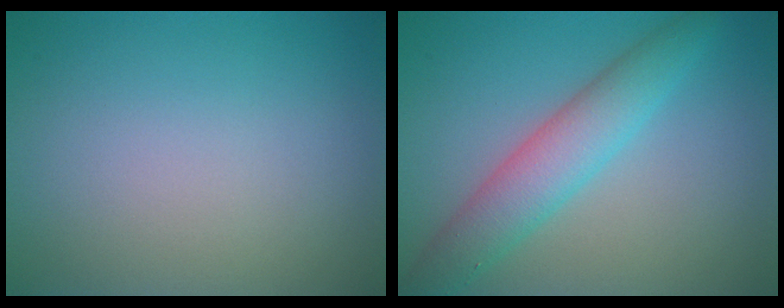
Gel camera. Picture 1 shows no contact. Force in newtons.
{"total": 4.7, "press": 4.7, "slide": 0.1}